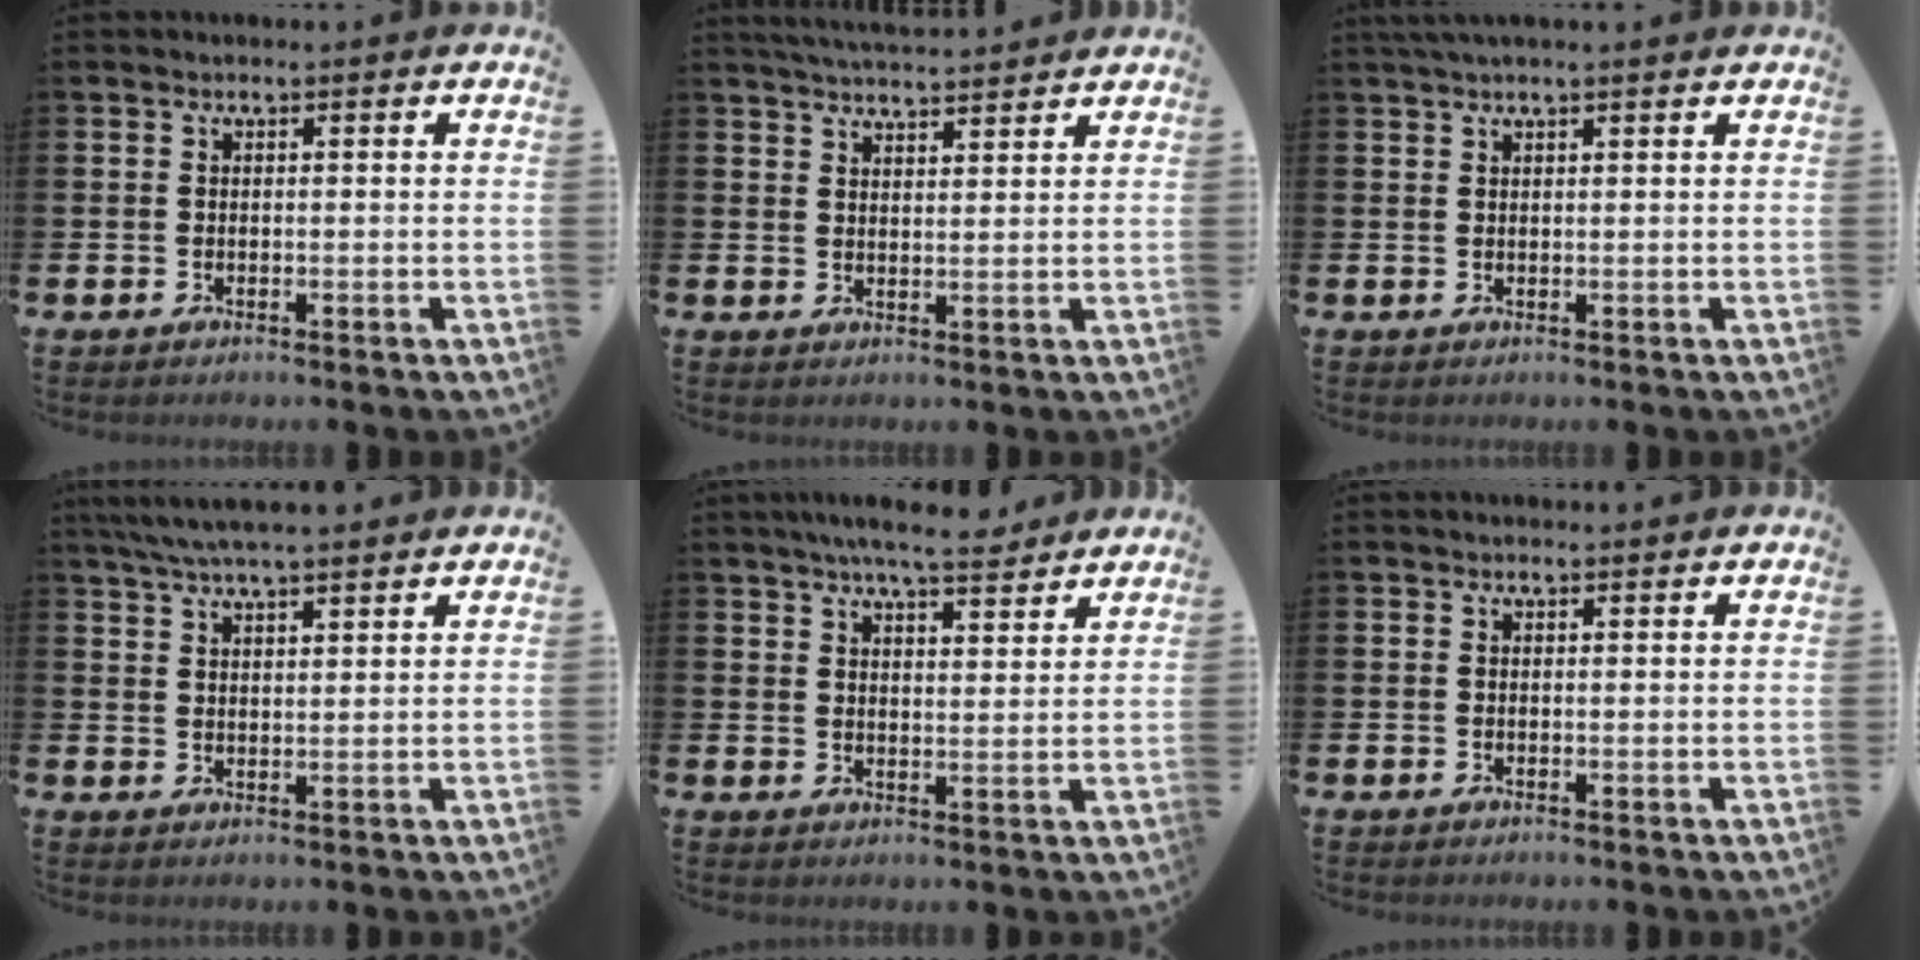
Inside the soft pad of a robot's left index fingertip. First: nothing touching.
{"total": 4.2, "force": [4.2, 0.1, 0.5], "torque": [-0.018, -0.020, 0.076]}
{"total": 1.7, "force": [1.4, 0.0, 0.9], "torque": [-0.019, 0.001, 0.026]}
{"total": 5.7, "force": [5.3, 0.5, 2.0], "torque": [-0.051, -0.013, 0.098]}
{"total": 6.7, "force": [6.2, 0.8, 2.2], "torque": [-0.047, -0.024, 0.110]}
{"total": 0.6, "force": [0.6, 0.1, 0.1], "torque": [0.006, -0.003, 0.008]}